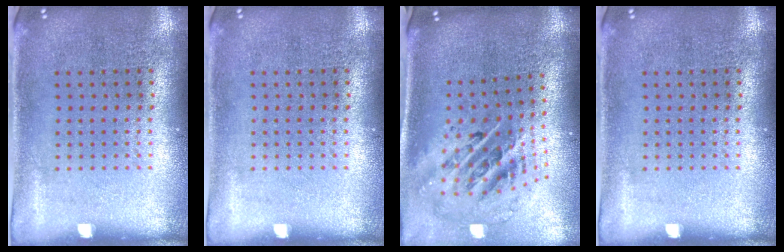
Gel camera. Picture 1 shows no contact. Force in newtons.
{"total": 0.0}
{"total": 2.7, "press": 1.8, "slide": 2.0}
{"total": 0.0}